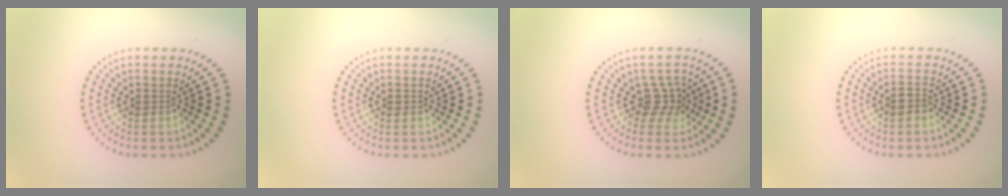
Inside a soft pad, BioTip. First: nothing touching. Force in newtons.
{"total": 0.7, "press": 0.7, "slide": 0.2}
{"total": 2.6, "press": 2.0, "slide": 1.7}
{"total": 1.4, "press": 1.3, "slide": 0.5}